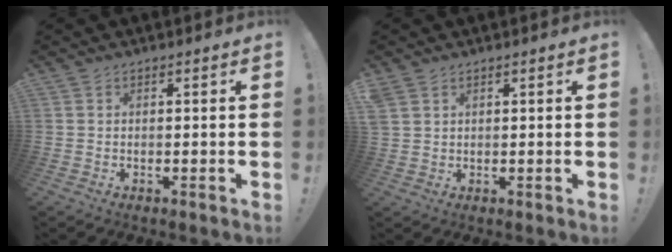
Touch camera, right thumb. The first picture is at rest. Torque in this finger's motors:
{"motor_torque": [-0.03, 0.03, 0.23, -0.18, 0.00]}